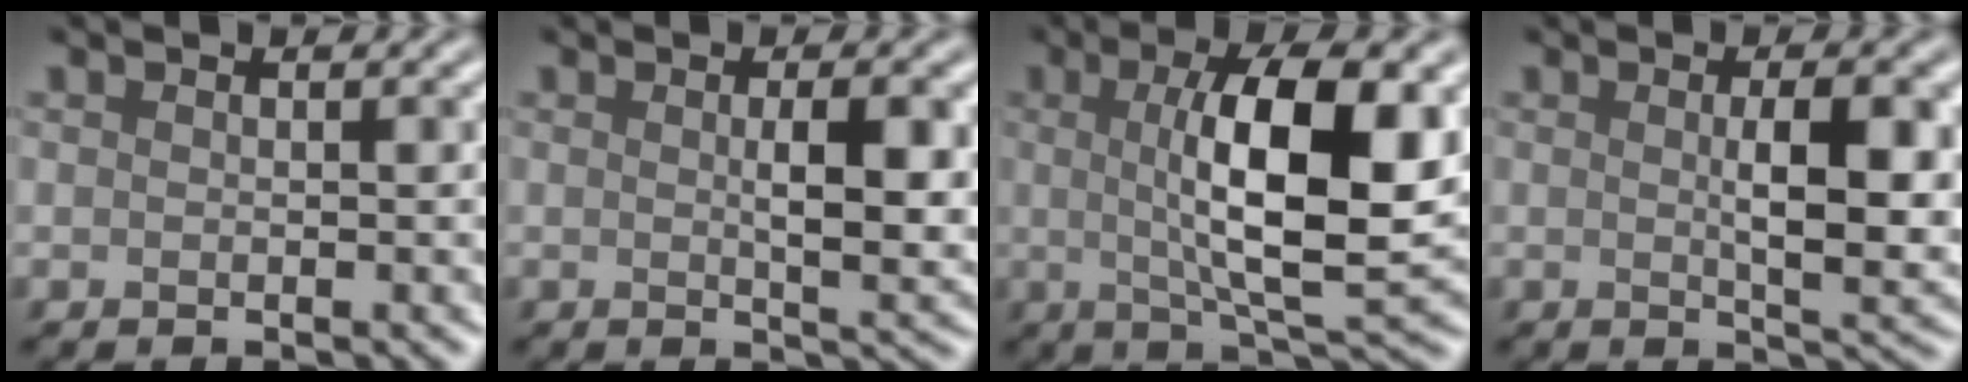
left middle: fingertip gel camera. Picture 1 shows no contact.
{"total": 4.6, "force": [0.4, 1.2, 4.4], "torque": [-0.066, -0.001, 0.010]}
{"total": 10.3, "force": [1.2, 2.8, 9.8], "torque": [-0.146, -0.001, 0.023]}
{"total": 6.3, "force": [0.5, 1.6, 6.1], "torque": [-0.088, -0.002, 0.012]}